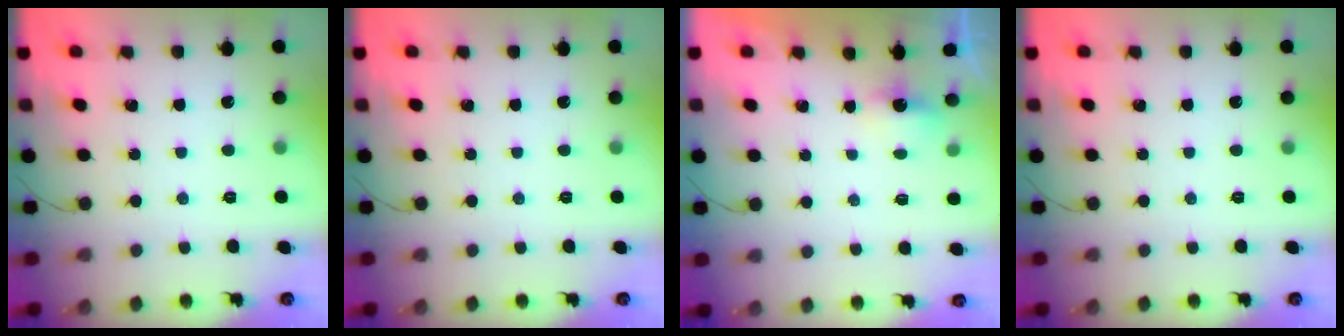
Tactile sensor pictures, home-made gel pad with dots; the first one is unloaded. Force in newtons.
{"total": 0.0}
{"total": 2.0, "press": 1.8, "slide": 0.8}
{"total": 0.0}